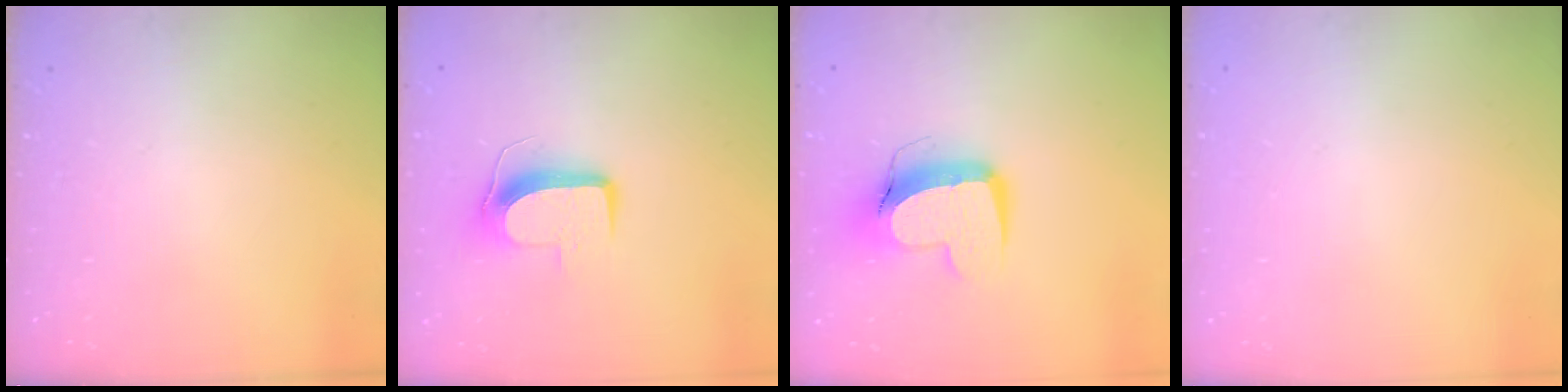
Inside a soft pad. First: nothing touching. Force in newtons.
{"total": 9.6, "press": 9.6, "slide": 0.3}
{"total": 13.0, "press": 12.9, "slide": 1.7}
{"total": 0.0}